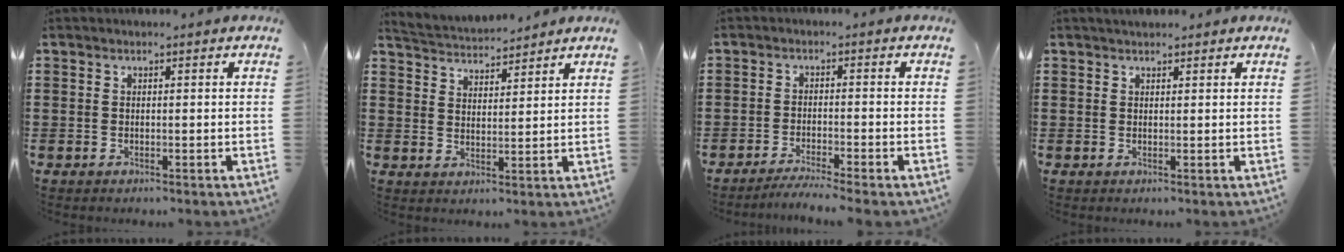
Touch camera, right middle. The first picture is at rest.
{"total": 3.5, "force": [3.4, 0.3, -0.2], "torque": [-0.014, -0.021, 0.060]}
{"total": 2.5, "force": [-2.3, -0.5, 1.0], "torque": [-0.018, 0.000, -0.045]}
{"total": 1.1, "force": [1.1, 0.4, 0.1], "torque": [-0.005, 0.004, 0.020]}